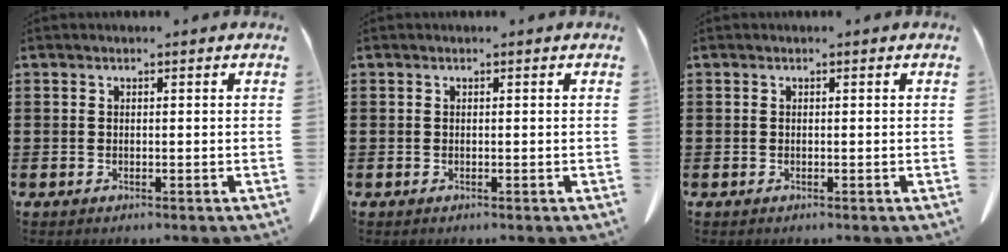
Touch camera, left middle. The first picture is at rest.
{"total": 0.0}
{"total": 0.0}